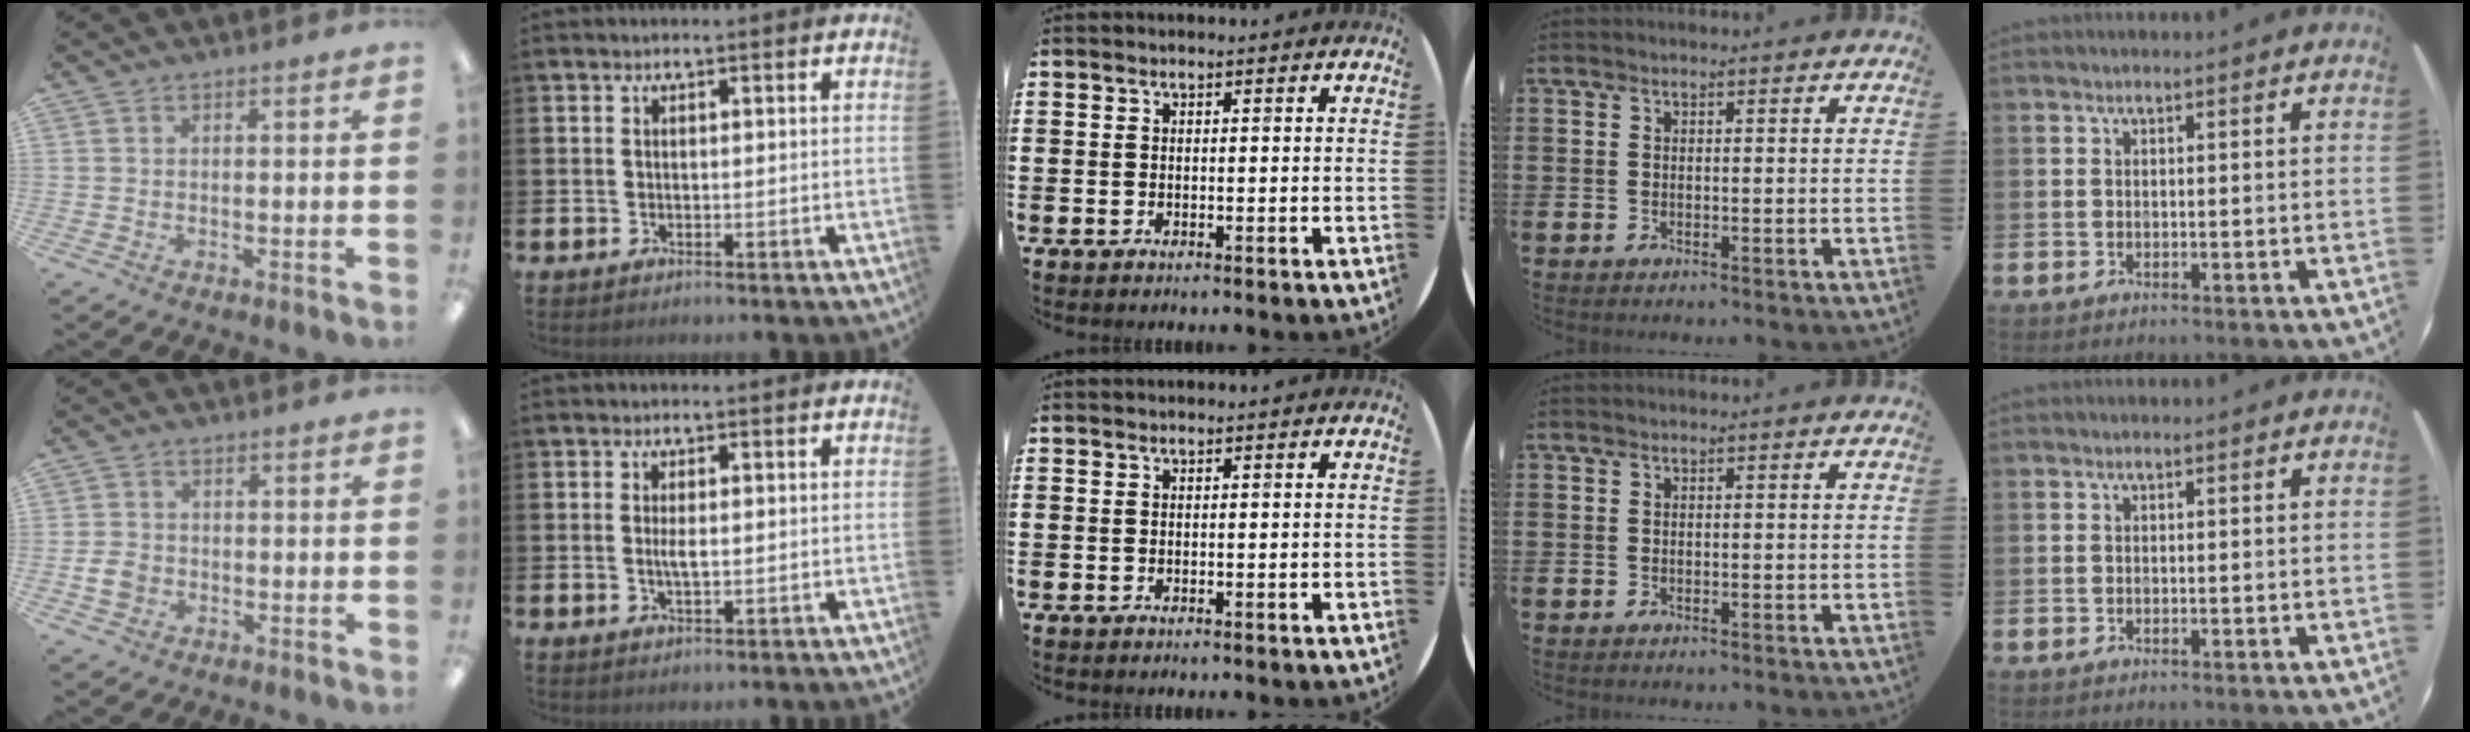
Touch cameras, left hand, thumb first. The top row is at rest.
{"thumb": {"total": 3.7, "force": [-0.9, 3.1, 1.7], "torque": [-0.036, 0.005, -0.018]}, "index": {"total": 2.2, "force": [0.1, 0.8, 2.1], "torque": [-0.033, -0.001, -0.002]}}